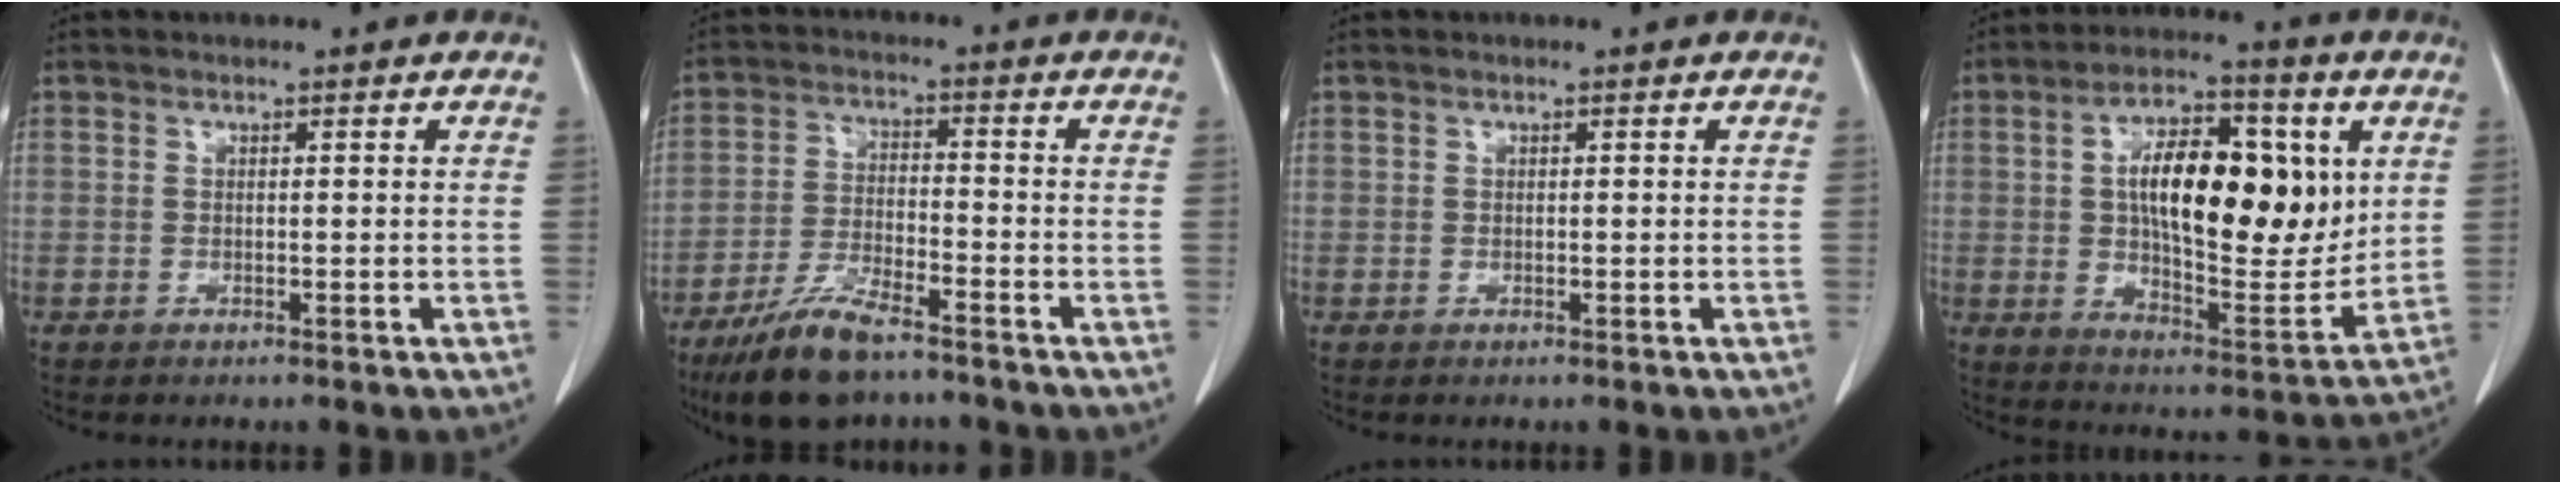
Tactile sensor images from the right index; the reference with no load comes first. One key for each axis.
{"total": 10.1, "fx": -7.5, "fy": 2.4, "fz": 6.3, "tx": -0.126, "ty": -0.022, "tz": -0.138}
{"total": 0.0}
{"total": 19.8, "fx": 4.1, "fy": 7.6, "fz": 17.8, "tx": -0.291, "ty": 0.011, "tz": 0.067}